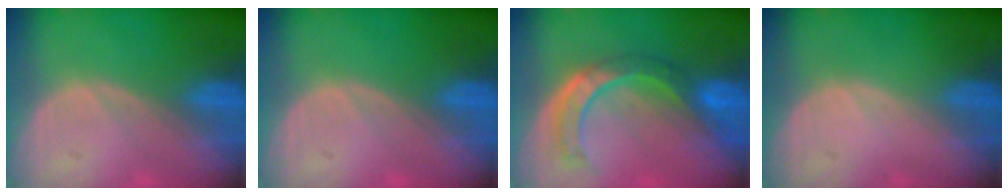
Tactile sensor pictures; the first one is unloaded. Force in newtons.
{"total": 0.0}
{"total": 8.2, "press": 7.2, "slide": 3.8}
{"total": 0.0}